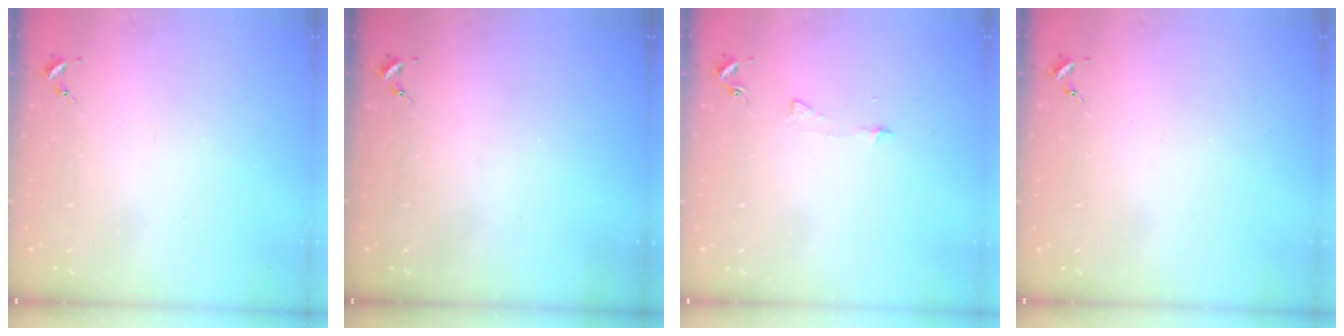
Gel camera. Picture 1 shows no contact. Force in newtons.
{"total": 0.0}
{"total": 4.0, "press": 4.0, "slide": 0.3}
{"total": 0.0}